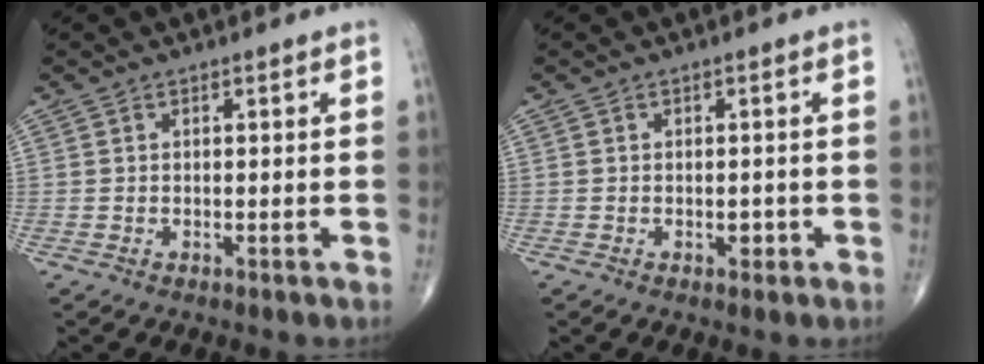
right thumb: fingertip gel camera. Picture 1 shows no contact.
{"total": 1.6, "force": [-0.5, 1.1, 1.1], "torque": [-0.007, 0.002, -0.007]}